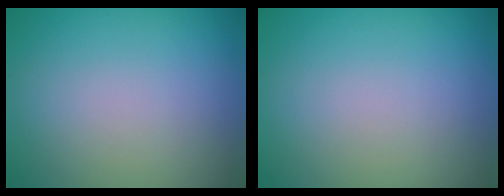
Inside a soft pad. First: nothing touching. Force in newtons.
{"total": 0.0}